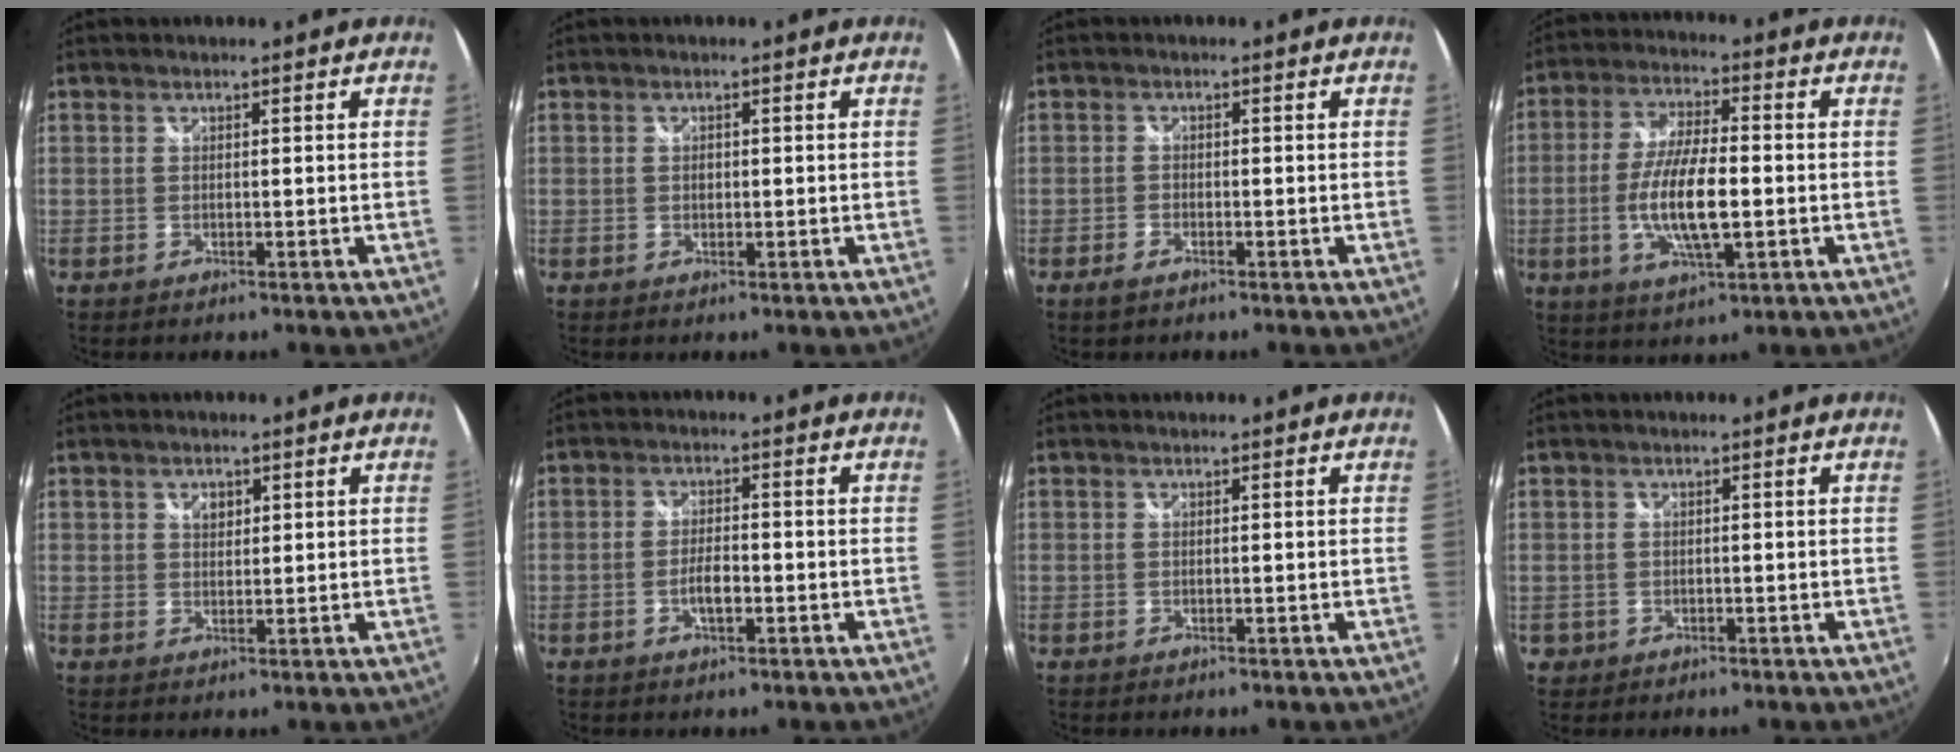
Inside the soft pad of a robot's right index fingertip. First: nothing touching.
{"total": 0.9, "force": [-0.1, 0.7, 0.6], "torque": [-0.009, 0.001, -0.002]}
{"total": 1.9, "force": [-1.4, 0.8, 1.0], "torque": [-0.026, -0.003, -0.029]}
{"total": 11.7, "force": [-2.3, 3.4, 11.0], "torque": [-0.220, -0.004, -0.043]}
{"total": 2.4, "force": [1.0, 1.9, 1.0], "torque": [-0.010, 0.004, 0.017]}
{"total": 3.7, "force": [-1.4, 1.3, 3.1], "torque": [-0.063, 0.001, -0.027]}
{"total": 0.0}
{"total": 2.1, "force": [-0.5, 2.0, 0.2], "torque": [-0.009, -0.001, -0.006]}